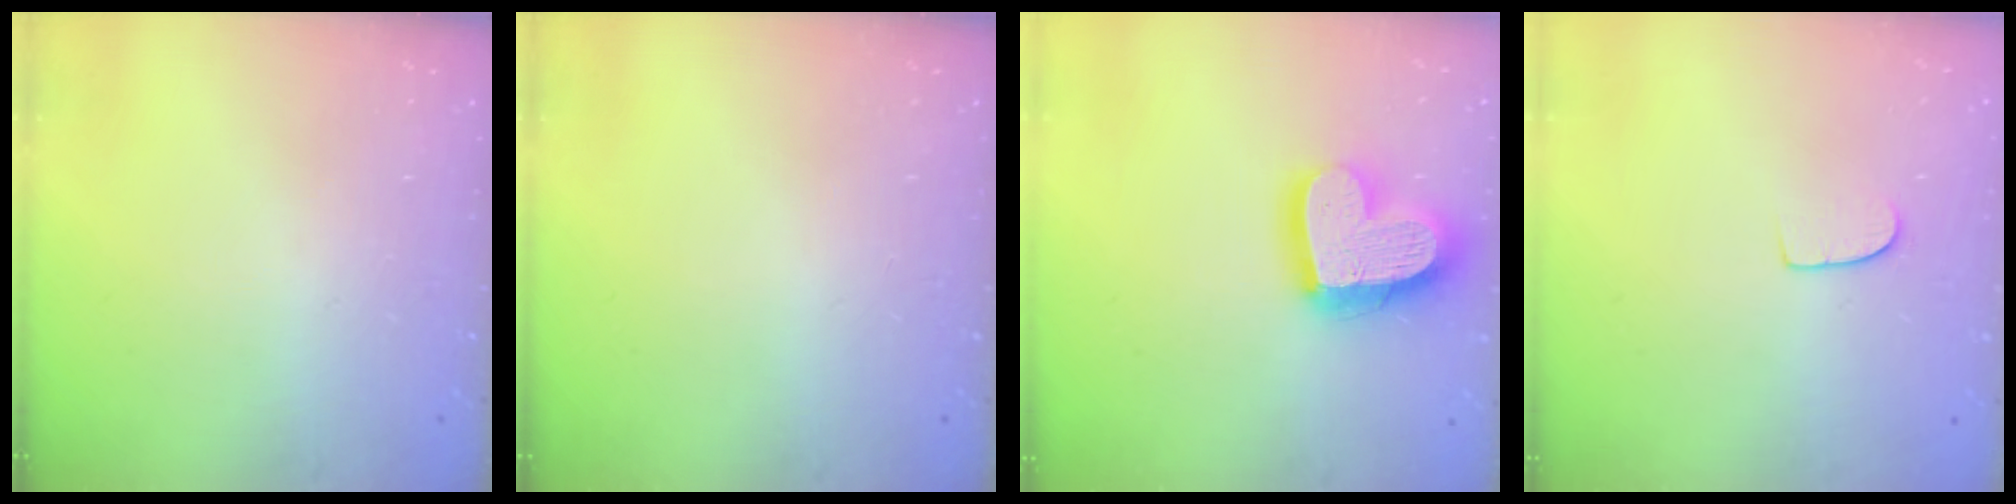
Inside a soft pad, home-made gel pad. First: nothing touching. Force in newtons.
{"total": 0.0}
{"total": 20.8, "press": 20.7, "slide": 1.9}
{"total": 6.5, "press": 6.5, "slide": 0.5}